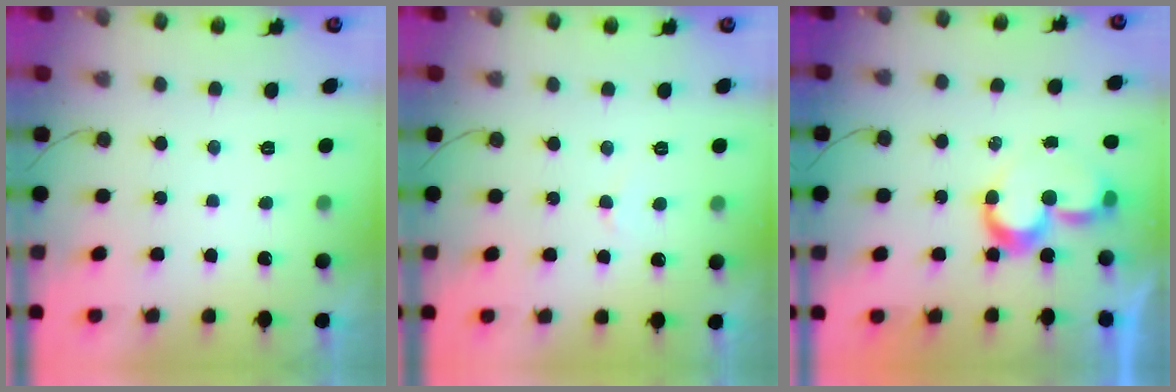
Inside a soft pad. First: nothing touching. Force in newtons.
{"total": 2.4, "press": 2.4, "slide": 0.2}
{"total": 9.5, "press": 9.5, "slide": 0.9}